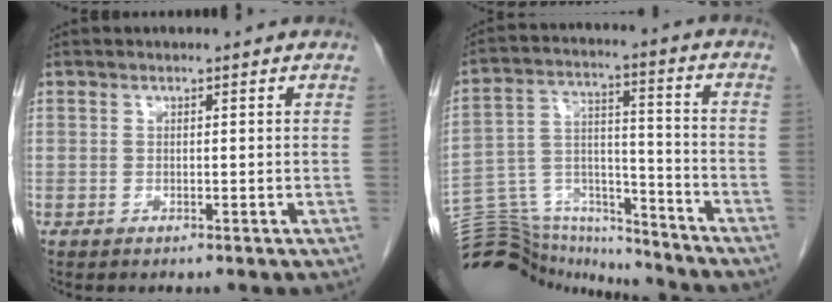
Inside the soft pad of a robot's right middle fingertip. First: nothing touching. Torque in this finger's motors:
{"motor_torque": [-0.40, -0.33, 0.00, -0.01]}